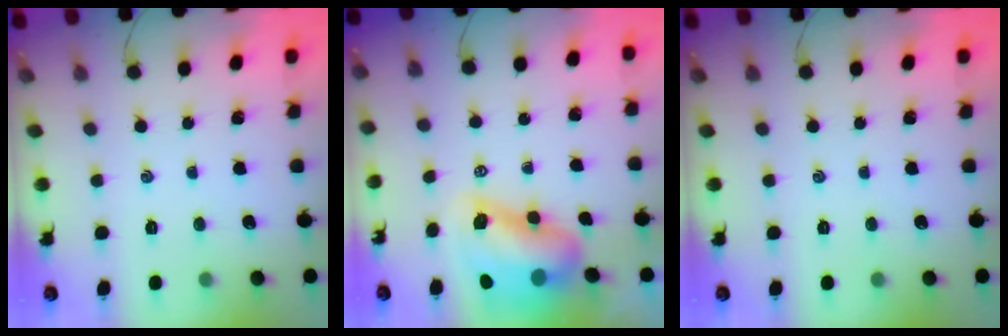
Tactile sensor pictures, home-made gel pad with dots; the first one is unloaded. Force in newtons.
{"total": 11.4, "press": 10.8, "slide": 3.7}
{"total": 0.0}